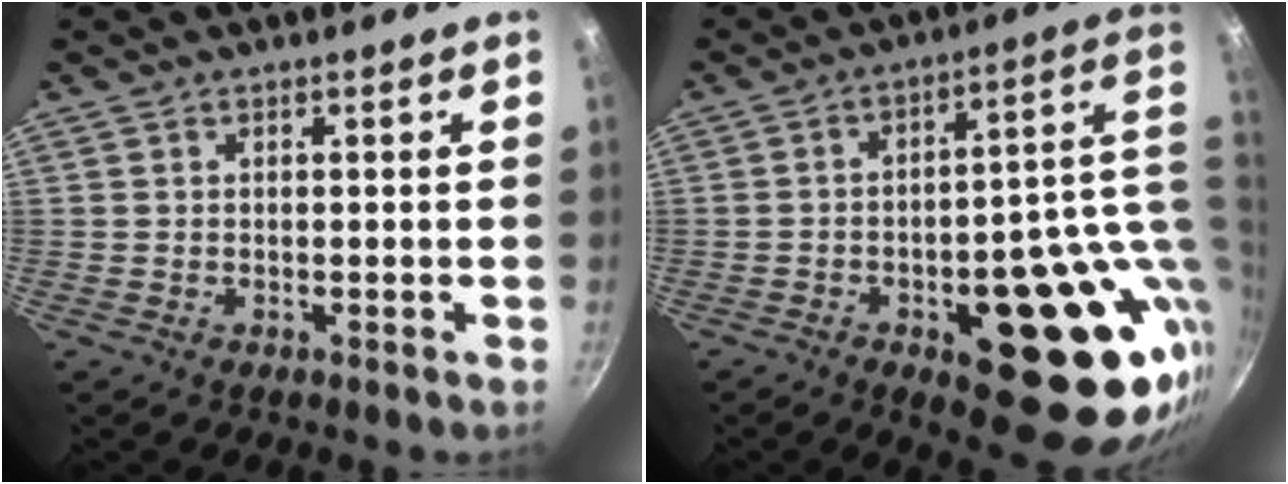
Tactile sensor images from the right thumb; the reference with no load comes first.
{"total": 24.8, "force": [-4.3, 10.5, 22.1], "torque": [-0.235, 0.005, -0.044]}